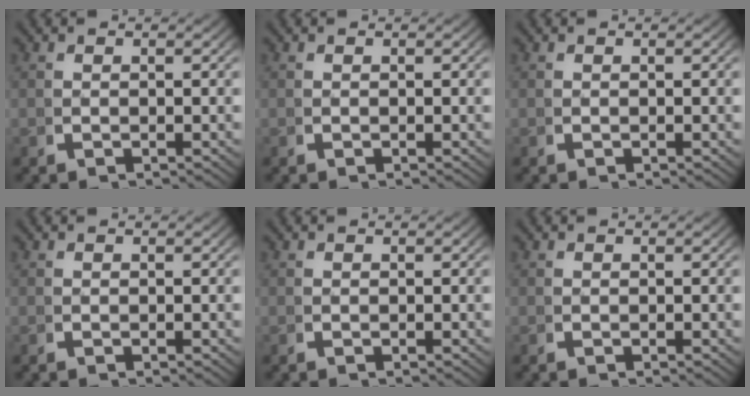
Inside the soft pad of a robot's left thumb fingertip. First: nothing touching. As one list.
[{"total": 0.0}, {"total": 0.0}, {"total": 0.0}, {"total": 0.0}, {"total": 0.0}]